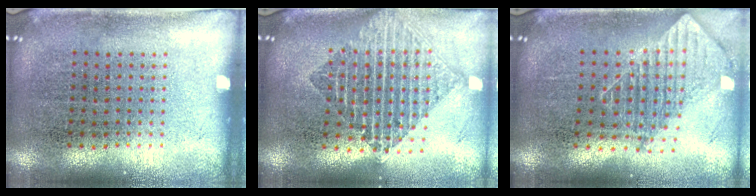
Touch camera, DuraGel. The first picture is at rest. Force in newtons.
{"total": 2.2, "press": 1.7, "slide": 1.4}
{"total": 1.8, "press": 1.4, "slide": 1.2}